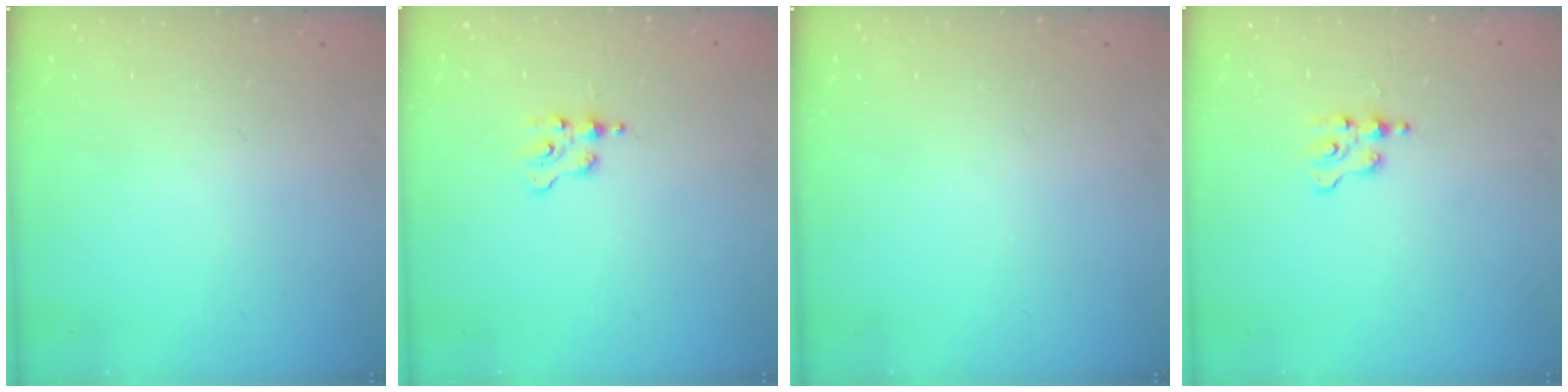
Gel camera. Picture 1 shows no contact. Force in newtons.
{"total": 1.8, "press": 1.8, "slide": 0.3}
{"total": 0.0}
{"total": 2.5, "press": 2.5, "slide": 0.3}